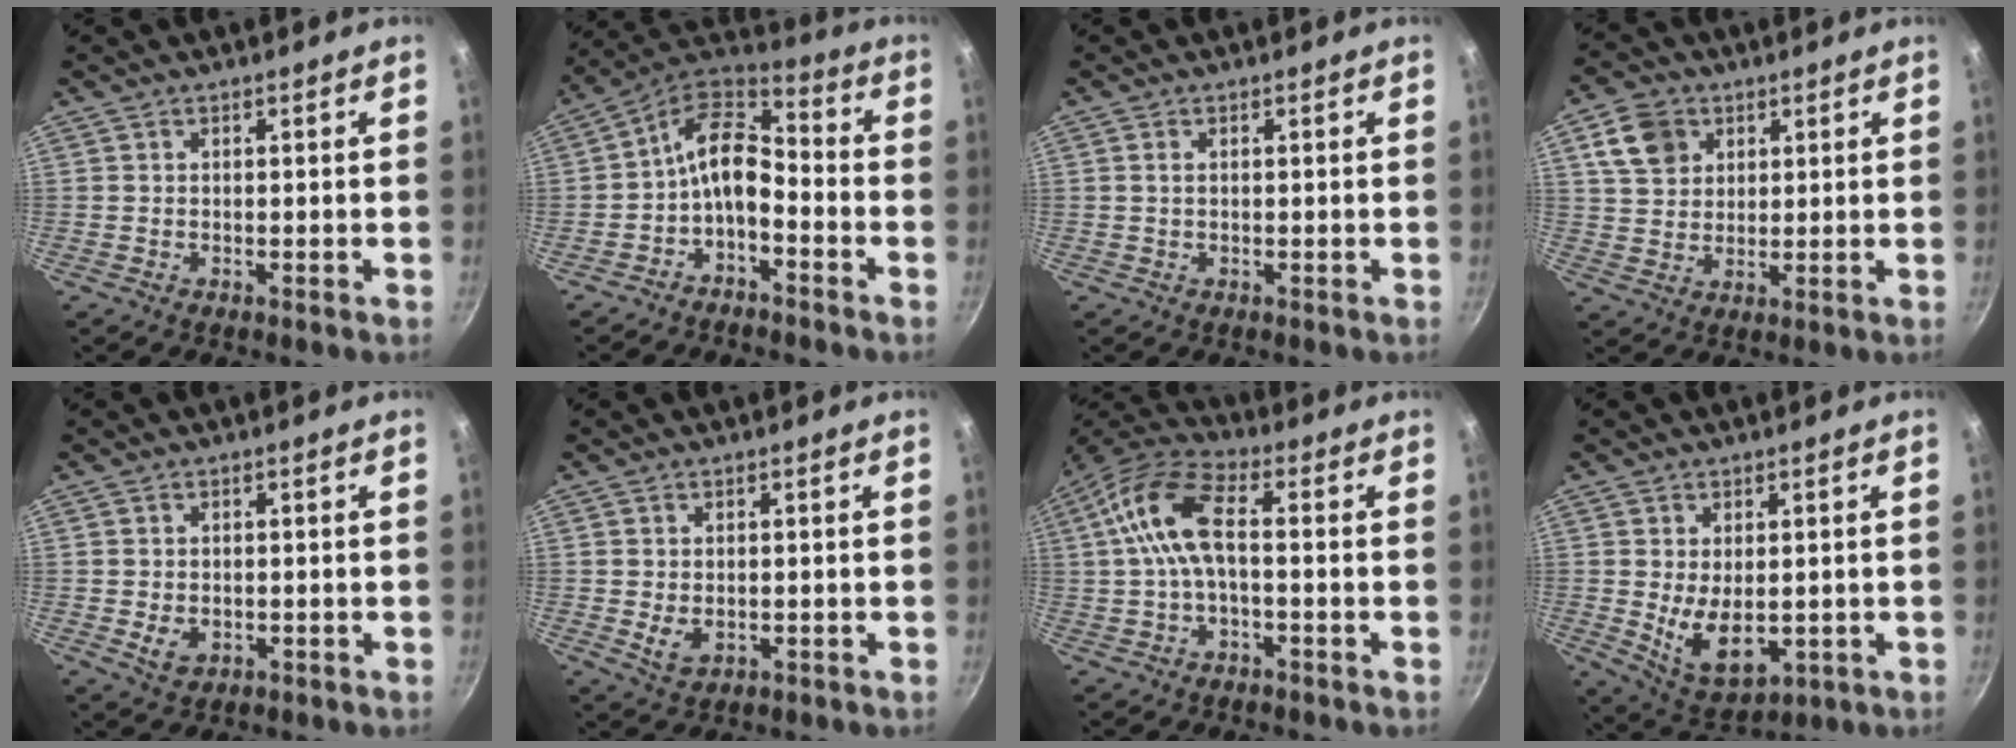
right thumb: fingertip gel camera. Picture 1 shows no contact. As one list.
[{"total": 10.5, "force": [-3.5, 6.0, 8.0], "torque": [-0.139, 0.065, -0.073]}, {"total": 0.8, "force": [0.2, 0.4, 0.7], "torque": [-0.014, 0.000, 0.003]}, {"total": 8.2, "force": [3.5, 6.5, 3.8], "torque": [-0.047, 0.002, 0.064]}, {"total": 3.1, "force": [-0.5, 2.3, 1.9], "torque": [-0.032, -0.006, -0.003]}, {"total": 3.2, "force": [-0.2, 2.3, 2.3], "torque": [-0.039, -0.009, 0.003]}, {"total": 11.1, "force": [0.0, 5.2, 9.8], "torque": [-0.203, 0.035, -0.012]}, {"total": 9.4, "force": [-0.5, 5.6, 7.5], "torque": [-0.111, -0.022, 0.016]}]